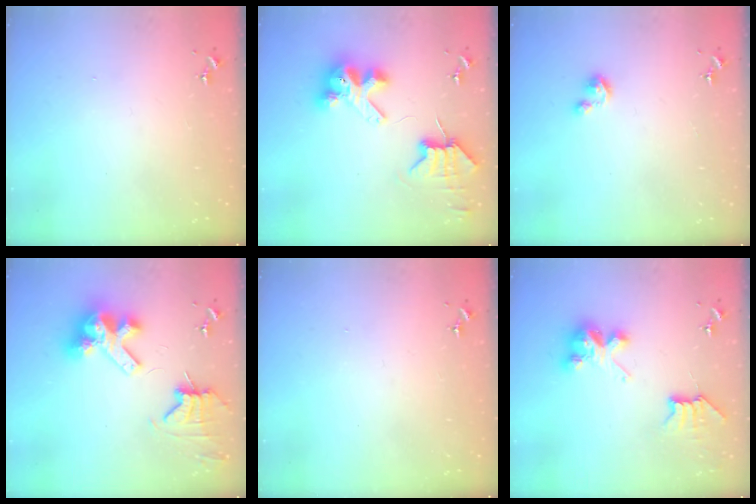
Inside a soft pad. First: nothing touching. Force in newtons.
{"total": 8.8, "press": 8.7, "slide": 1.2}
{"total": 3.8, "press": 3.8, "slide": 0.3}
{"total": 13.8, "press": 13.6, "slide": 1.9}
{"total": 0.0}
{"total": 7.7, "press": 7.7, "slide": 0.2}